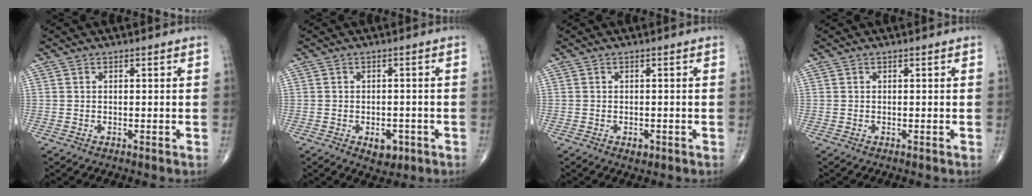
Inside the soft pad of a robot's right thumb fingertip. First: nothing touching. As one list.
[{"total": 3.9, "force": [-1.7, 2.5, 2.5], "torque": [-0.017, 0.006, -0.016]}, {"total": 1.3, "force": [-0.6, 0.9, 0.8], "torque": [-0.006, 0.002, -0.006]}, {"total": 0.0}]